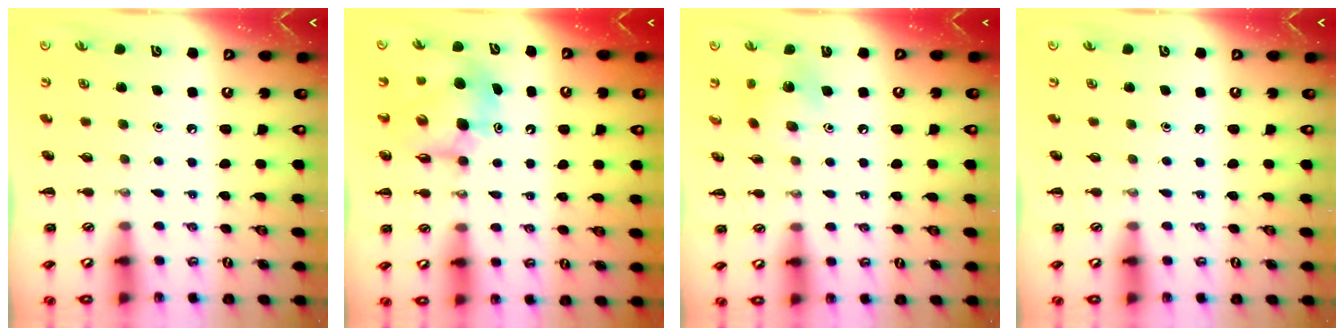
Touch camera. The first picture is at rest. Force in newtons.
{"total": 8.7, "press": 8.3, "slide": 2.6}
{"total": 5.9, "press": 5.8, "slide": 1.2}
{"total": 0.0}